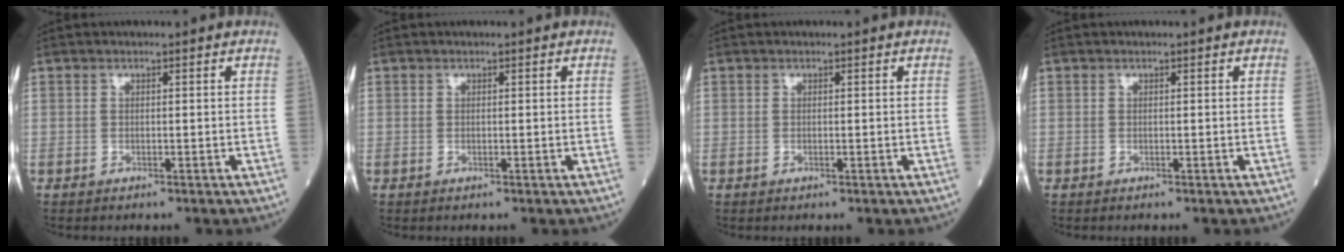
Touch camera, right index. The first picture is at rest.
{"total": 0.0}
{"total": 0.0}
{"total": 0.0}